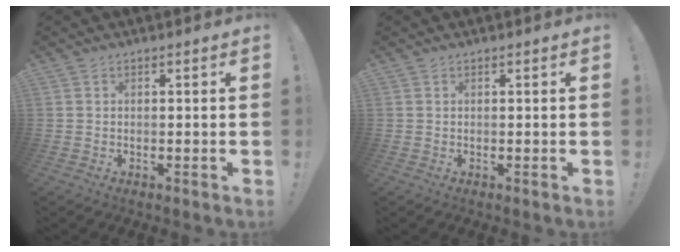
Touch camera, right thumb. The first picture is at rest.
{"total": 0.0}